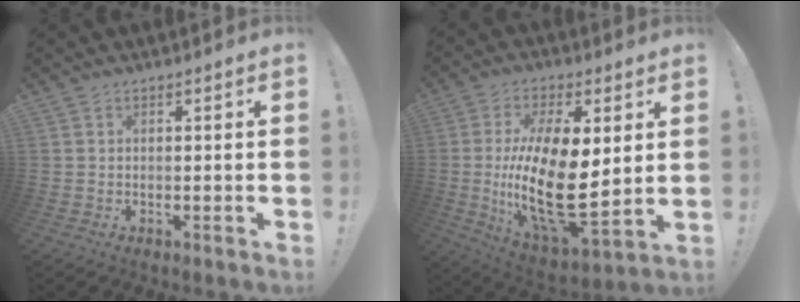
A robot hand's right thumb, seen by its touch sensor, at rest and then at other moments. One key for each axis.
{"total": 23.6, "fx": 0.3, "fy": 10.7, "fz": 21.0, "tx": -0.403, "ty": -0.027, "tz": 0.014}